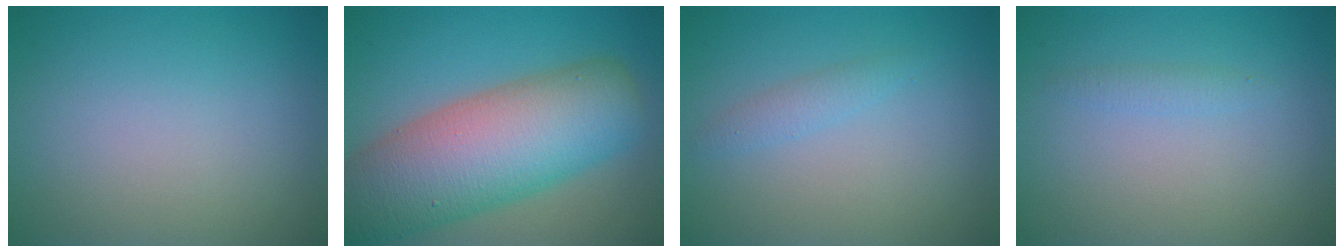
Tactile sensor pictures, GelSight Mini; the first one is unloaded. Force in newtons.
{"total": 12.4, "press": 12.4, "slide": 0.6}
{"total": 1.3, "press": 1.3, "slide": 0.1}
{"total": 0.9, "press": 0.9, "slide": 0.0}